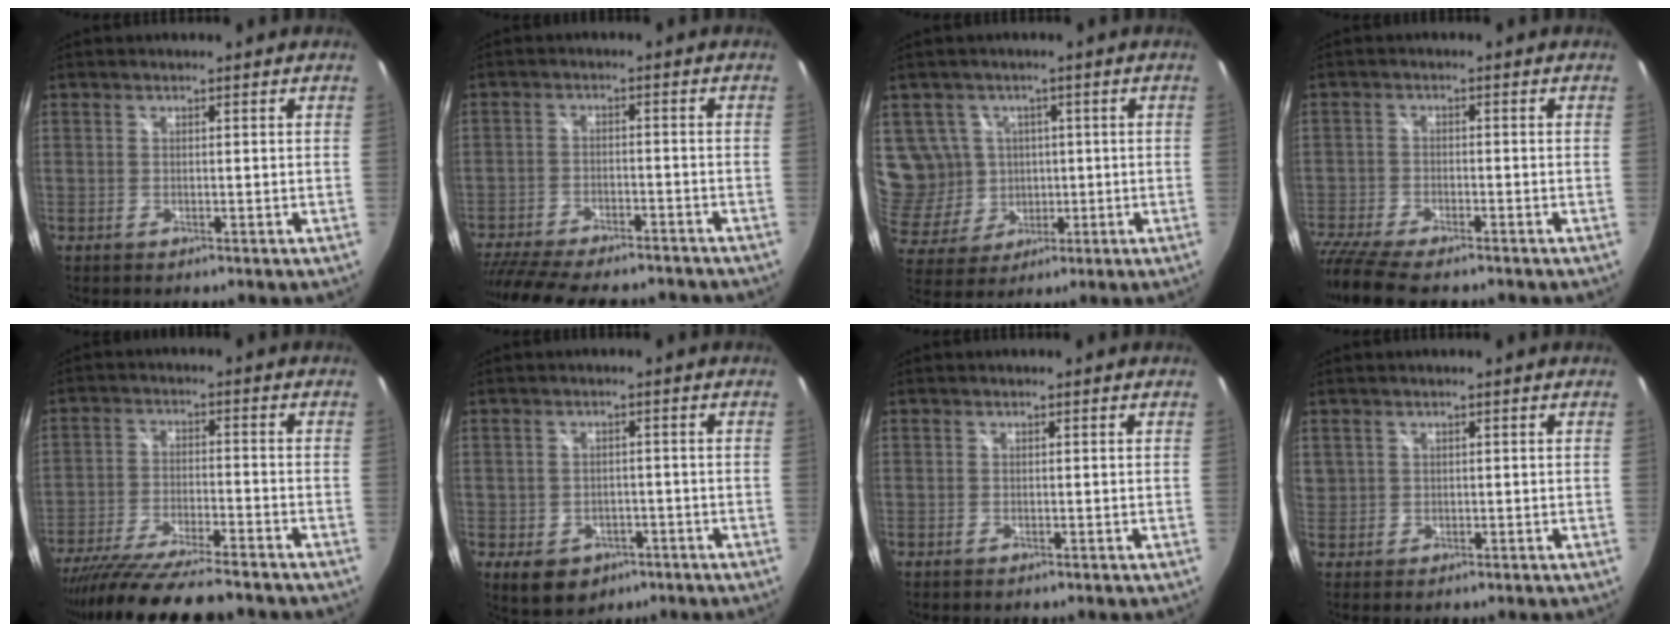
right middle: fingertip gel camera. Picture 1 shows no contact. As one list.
[{"total": 20.1, "force": [-16.8, 6.2, 9.3], "torque": [-0.202, -0.028, -0.250]}, {"total": 9.8, "force": [2.3, 9.1, 2.9], "torque": [-0.083, 0.014, 0.065]}, {"total": 11.8, "force": [-9.9, 3.0, 5.8], "torque": [-0.157, -0.045, -0.182]}, {"total": 17.7, "force": [-15.3, 1.9, 8.6], "torque": [-0.169, -0.041, -0.250]}, {"total": 7.5, "force": [-3.5, 5.9, 3.1], "torque": [-0.066, -0.002, -0.035]}, {"total": 0.0}, {"total": 2.8, "force": [0.7, 2.6, 0.6], "torque": [-0.005, 0.003, 0.013]}]